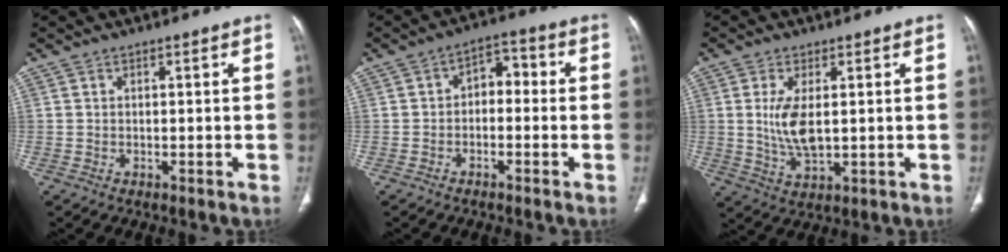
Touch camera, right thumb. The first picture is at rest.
{"total": 5.2, "force": [-0.8, 3.6, 3.7], "torque": [-0.032, 0.030, -0.026]}
{"total": 7.3, "force": [0.8, 3.2, 6.5], "torque": [-0.135, -0.014, 0.023]}